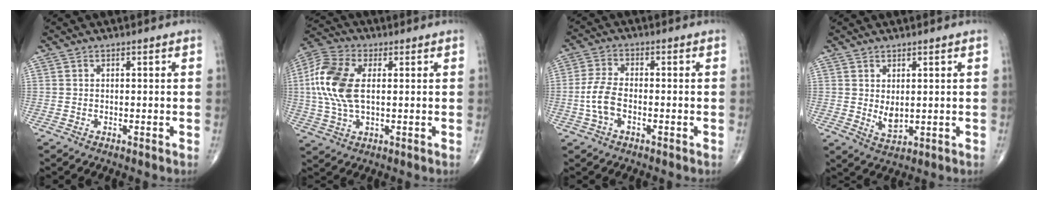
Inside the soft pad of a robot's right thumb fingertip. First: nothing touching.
{"total": 13.2, "force": [1.6, 7.3, 10.9], "torque": [-0.248, 0.013, 0.028]}
{"total": 5.8, "force": [-1.5, 3.0, 4.7], "torque": [-0.108, 0.017, -0.032]}
{"total": 3.6, "force": [0.6, 1.9, 3.0], "torque": [-0.044, -0.015, 0.018]}